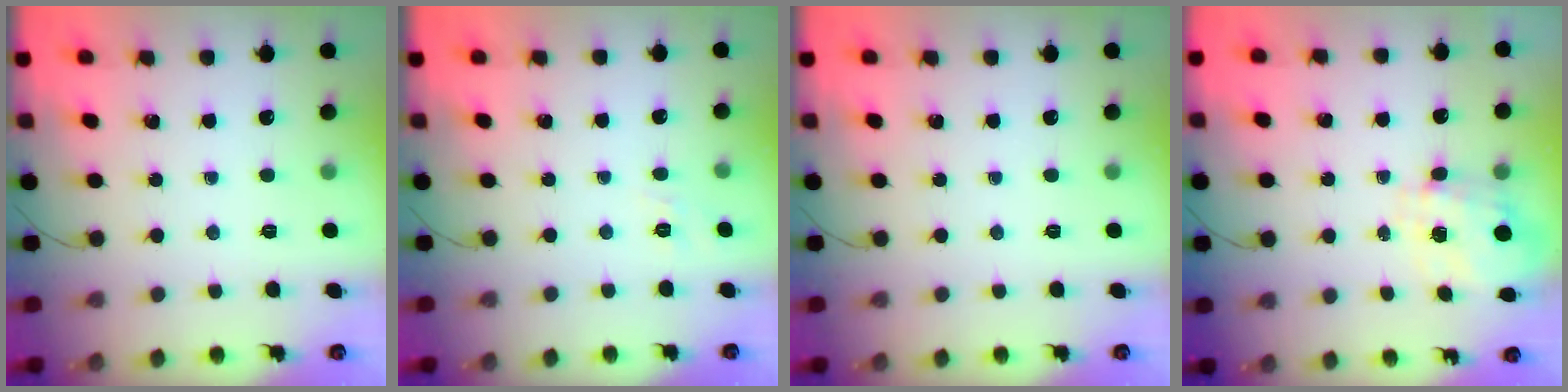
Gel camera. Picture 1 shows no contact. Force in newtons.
{"total": 1.8, "press": 1.2, "slide": 1.4}
{"total": 0.0}
{"total": 1.5, "press": 1.4, "slide": 0.3}